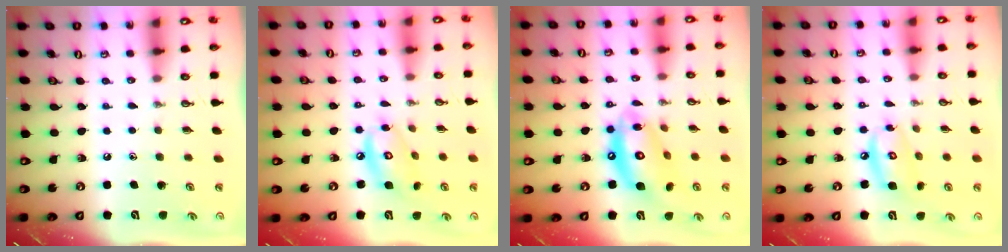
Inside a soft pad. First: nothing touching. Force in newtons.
{"total": 10.2, "press": 10.2, "slide": 0.5}
{"total": 15.6, "press": 15.5, "slide": 1.3}
{"total": 9.8, "press": 9.7, "slide": 1.0}